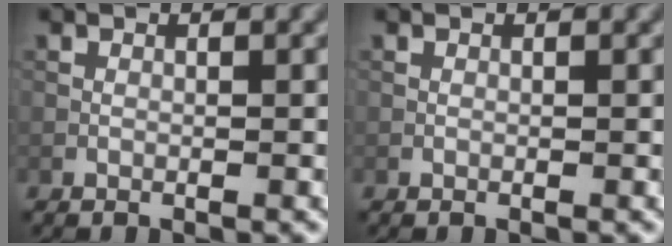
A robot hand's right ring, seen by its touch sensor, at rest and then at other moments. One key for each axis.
{"total": 0.0}